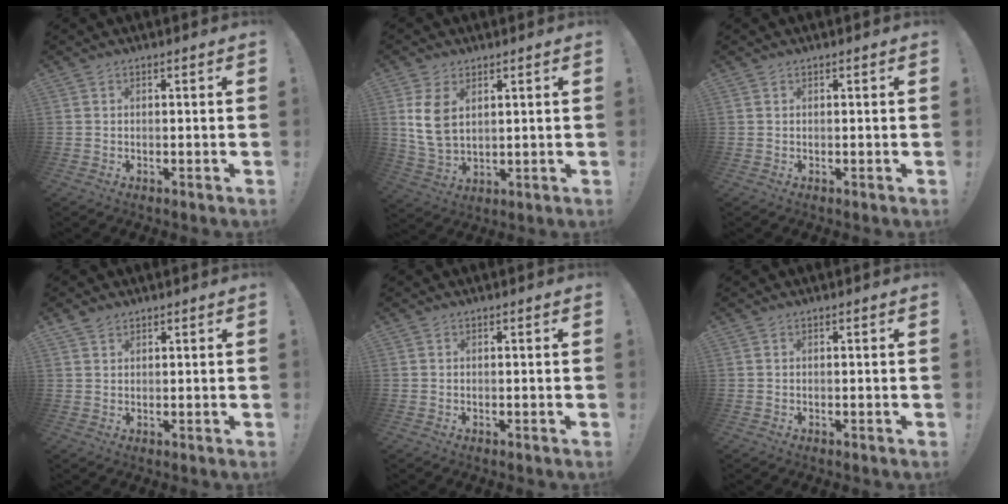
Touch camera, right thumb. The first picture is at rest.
{"total": 8.2, "force": [3.2, 5.0, 5.6], "torque": [-0.104, -0.017, 0.060]}
{"total": 0.0}
{"total": 2.0, "force": [1.6, 1.0, 0.6], "torque": [-0.013, -0.004, 0.030]}
{"total": 0.0}
{"total": 0.0}